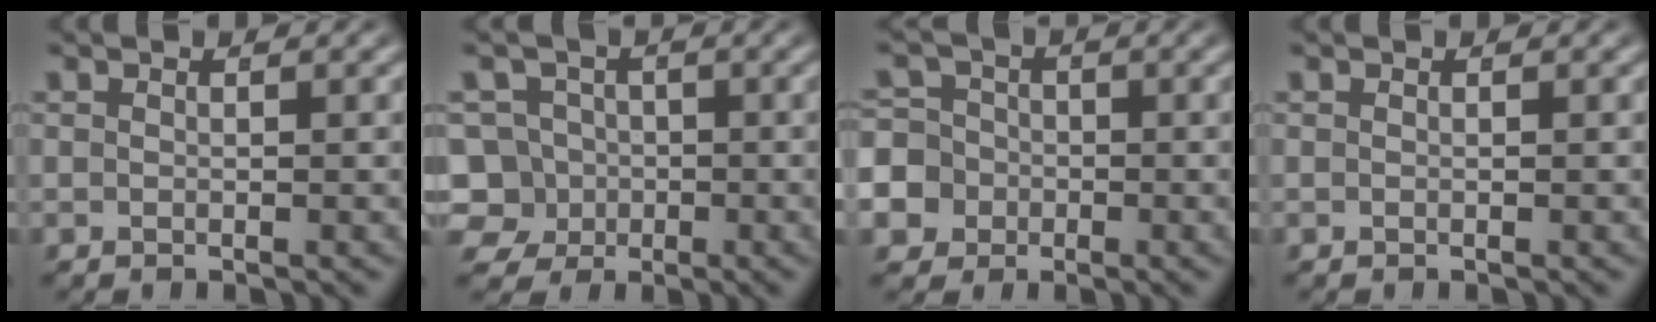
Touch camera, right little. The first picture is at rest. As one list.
[{"total": 10.9, "force": [-2.7, 10.0, 3.3], "torque": [-0.091, -0.062, -0.039]}, {"total": 10.2, "force": [-2.6, 9.4, 2.9], "torque": [-0.081, -0.048, -0.045]}, {"total": 0.0}]